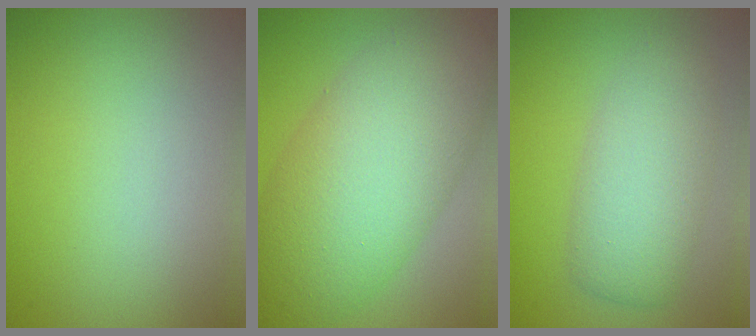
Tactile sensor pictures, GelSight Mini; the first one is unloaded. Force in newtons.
{"total": 11.0, "press": 11.0, "slide": 0.4}
{"total": 4.9, "press": 4.9, "slide": 0.1}